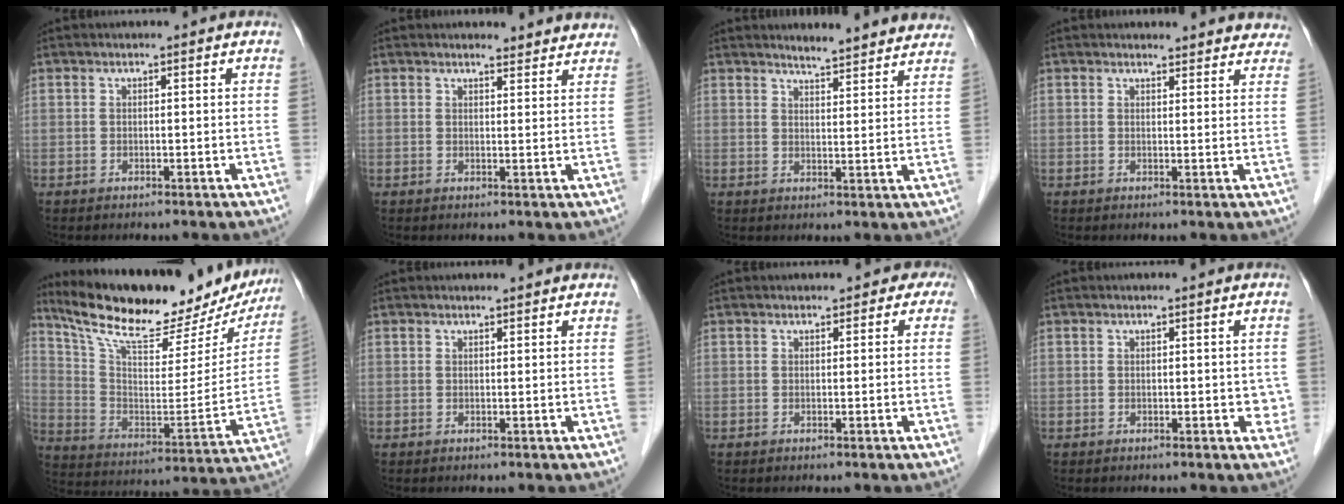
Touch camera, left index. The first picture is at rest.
{"total": 4.5, "force": [4.4, 1.0, 0.4], "torque": [-0.004, -0.001, 0.037]}
{"total": 10.1, "force": [9.6, 1.1, 2.9], "torque": [-0.027, -0.007, 0.101]}
{"total": 8.1, "force": [7.7, 2.3, 0.8], "torque": [0.028, -0.004, 0.057]}
{"total": 25.4, "force": [21.5, 6.1, 12.3], "torque": [-0.196, -0.015, 0.311]}
{"total": 1.6, "force": [1.6, 0.3, 0.2], "torque": [-0.015, 0.009, 0.017]}
{"total": 2.0, "force": [1.0, 1.6, 0.7], "torque": [0.009, 0.007, 0.003]}
{"total": 1.7, "force": [0.1, 1.3, 1.1], "torque": [0.003, 0.004, -0.002]}